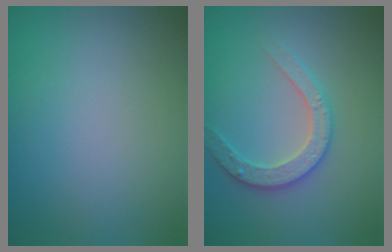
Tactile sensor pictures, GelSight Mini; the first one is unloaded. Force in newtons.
{"total": 2.8, "press": 2.8, "slide": 0.3}